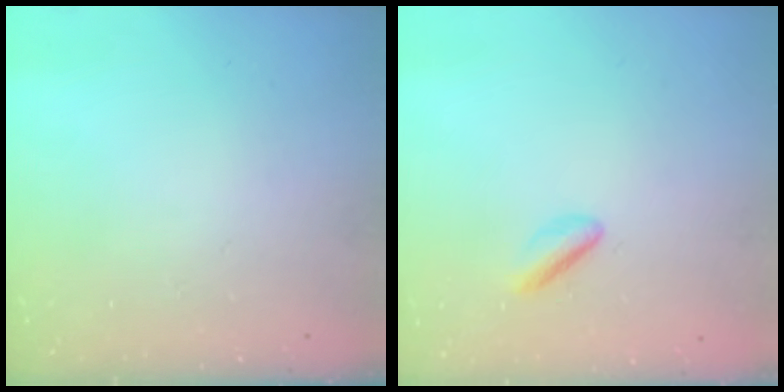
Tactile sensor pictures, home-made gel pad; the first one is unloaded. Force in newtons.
{"total": 2.6, "press": 2.3, "slide": 1.2}